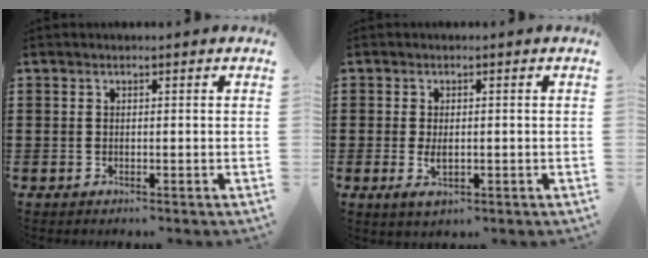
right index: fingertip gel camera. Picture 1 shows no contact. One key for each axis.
{"total": 2.7, "fx": -0.4, "fy": 1.3, "fz": 2.4, "tx": -0.054, "ty": -0.003, "tz": -0.008}